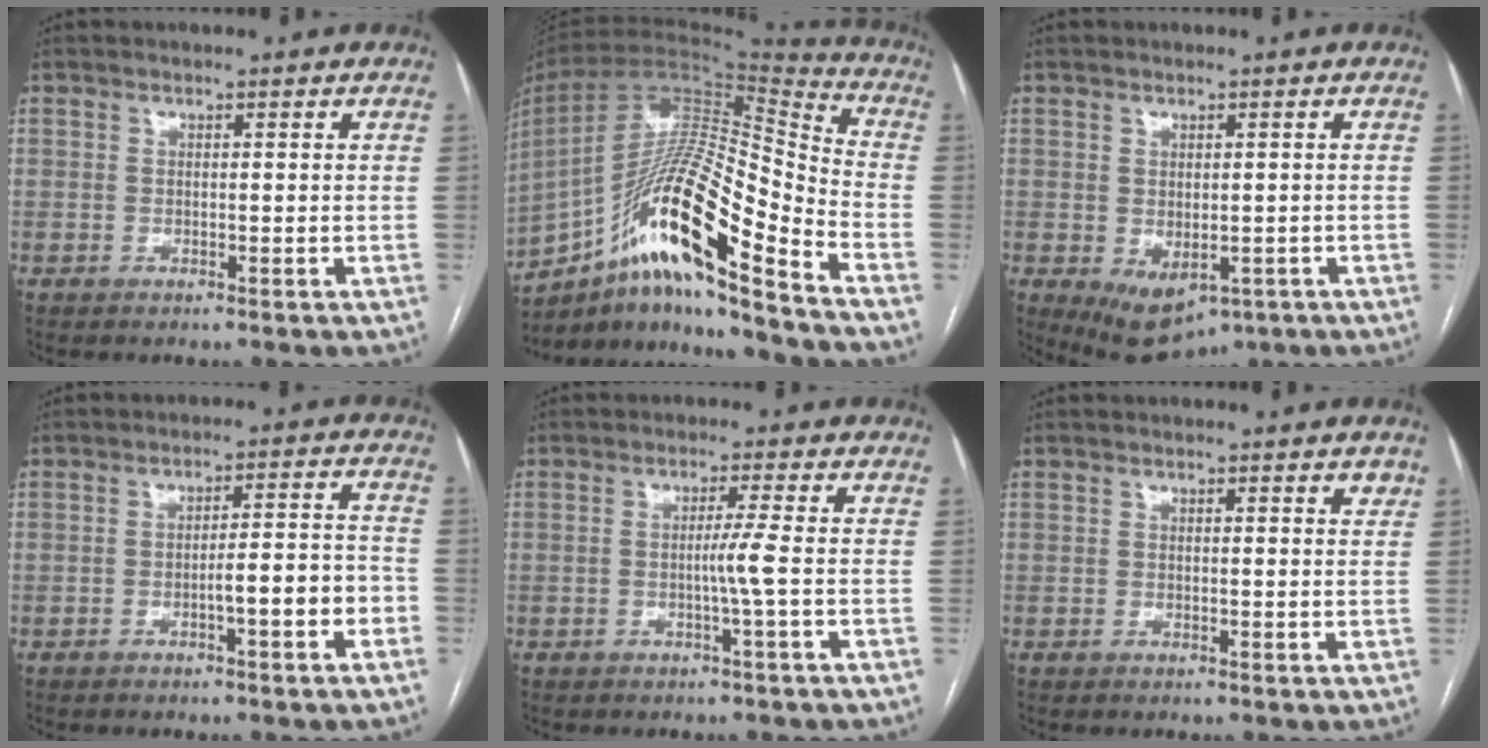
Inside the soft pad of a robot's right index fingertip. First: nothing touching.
{"total": 21.8, "force": [-12.7, 2.2, 17.6], "torque": [-0.323, 0.001, -0.225]}
{"total": 7.5, "force": [-3.4, 4.3, 5.1], "torque": [-0.073, -0.014, -0.037]}
{"total": 6.1, "force": [-2.5, 0.6, 5.6], "torque": [-0.080, 0.019, -0.034]}
{"total": 3.1, "force": [-0.6, -1.2, 2.8], "torque": [-0.048, -0.002, -0.012]}
{"total": 1.6, "force": [1.2, 0.3, 1.0], "torque": [-0.013, -0.003, 0.009]}